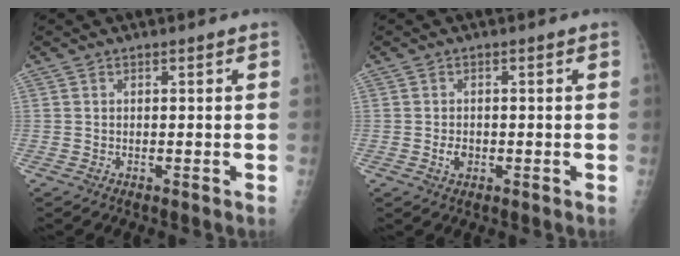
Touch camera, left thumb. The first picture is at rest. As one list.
[{"total": 2.4, "force": [-0.6, 1.7, 1.6], "torque": [-0.021, 0.002, -0.010]}]